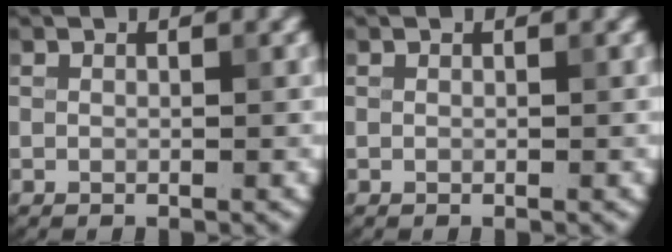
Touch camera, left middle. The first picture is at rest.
{"total": 0.0}